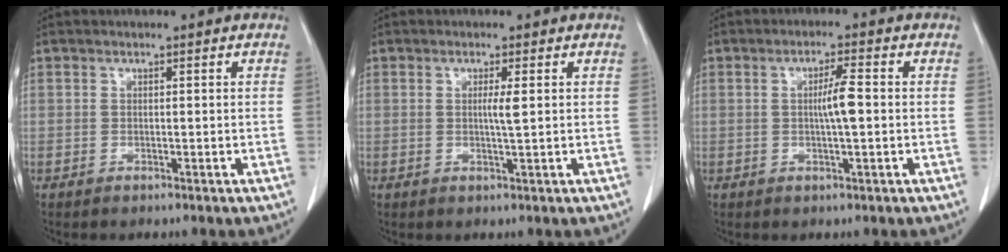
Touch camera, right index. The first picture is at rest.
{"total": 1.9, "force": [0.2, -0.3, 1.9], "torque": [-0.034, -0.001, 0.001]}
{"total": 3.9, "force": [-0.2, 0.1, 3.9], "torque": [-0.068, 0.000, -0.003]}